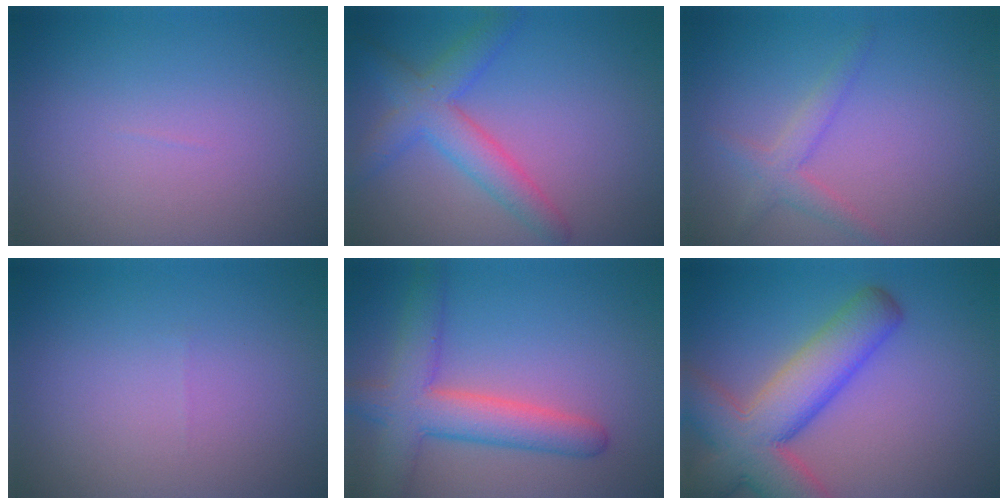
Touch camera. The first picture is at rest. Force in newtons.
{"total": 4.4, "press": 4.4, "slide": 0.2}
{"total": 2.2, "press": 2.2, "slide": 0.1}
{"total": 0.0}
{"total": 6.0, "press": 6.0, "slide": 0.4}
{"total": 9.6, "press": 9.5, "slide": 0.6}